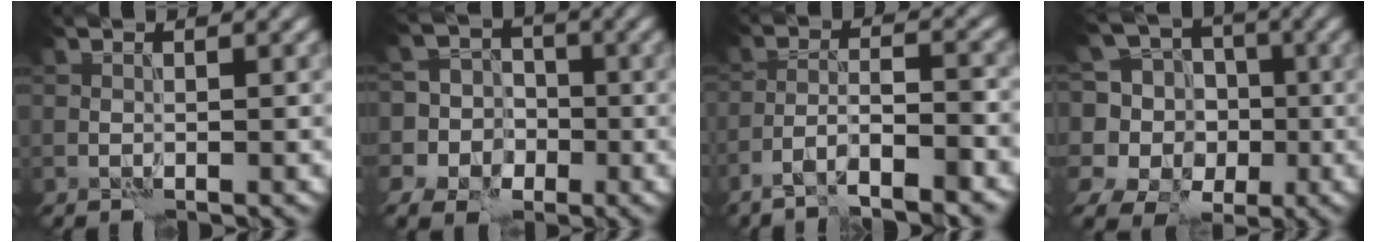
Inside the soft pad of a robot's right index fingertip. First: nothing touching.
{"total": 10.0, "force": [-3.5, 9.2, 1.6], "torque": [-0.039, -0.011, -0.085]}
{"total": 5.5, "force": [-4.2, 1.0, 3.5], "torque": [-0.054, 0.003, -0.073]}
{"total": 10.2, "force": [0.6, 9.6, 3.5], "torque": [-0.108, 0.032, -0.023]}